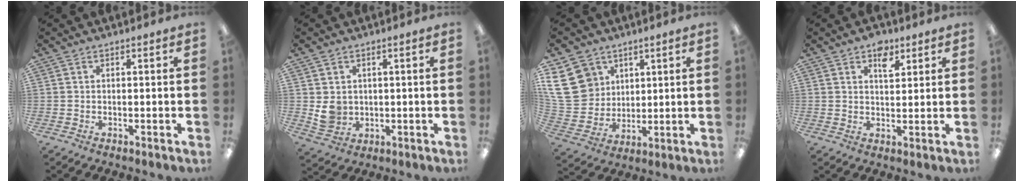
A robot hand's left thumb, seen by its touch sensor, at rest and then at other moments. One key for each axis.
{"total": 4.6, "fx": 1.1, "fy": 4.2, "fz": 1.4, "tx": -0.017, "ty": 0.004, "tz": 0.023}
{"total": 14.3, "fx": 5.8, "fy": 11.9, "fz": 5.4, "tx": -0.116, "ty": -0.018, "tz": 0.118}
{"total": 5.6, "fx": 3.3, "fy": 3.1, "fz": 3.3, "tx": -0.032, "ty": -0.012, "tz": 0.052}